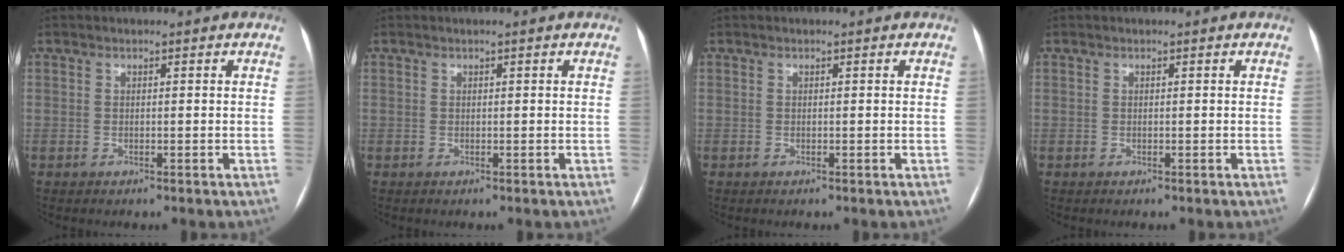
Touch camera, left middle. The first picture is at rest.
{"total": 0.0}
{"total": 0.0}
{"total": 0.0}